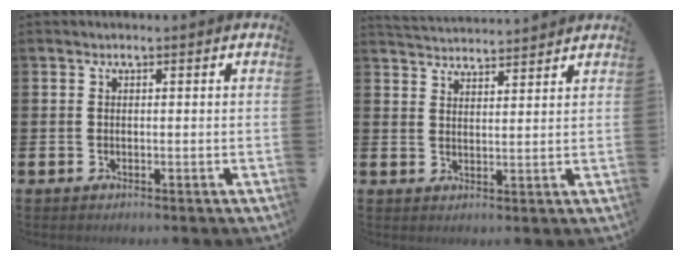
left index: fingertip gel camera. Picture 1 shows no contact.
{"total": 4.1, "force": [4.1, 0.1, -0.2], "torque": [-0.005, -0.027, 0.074]}